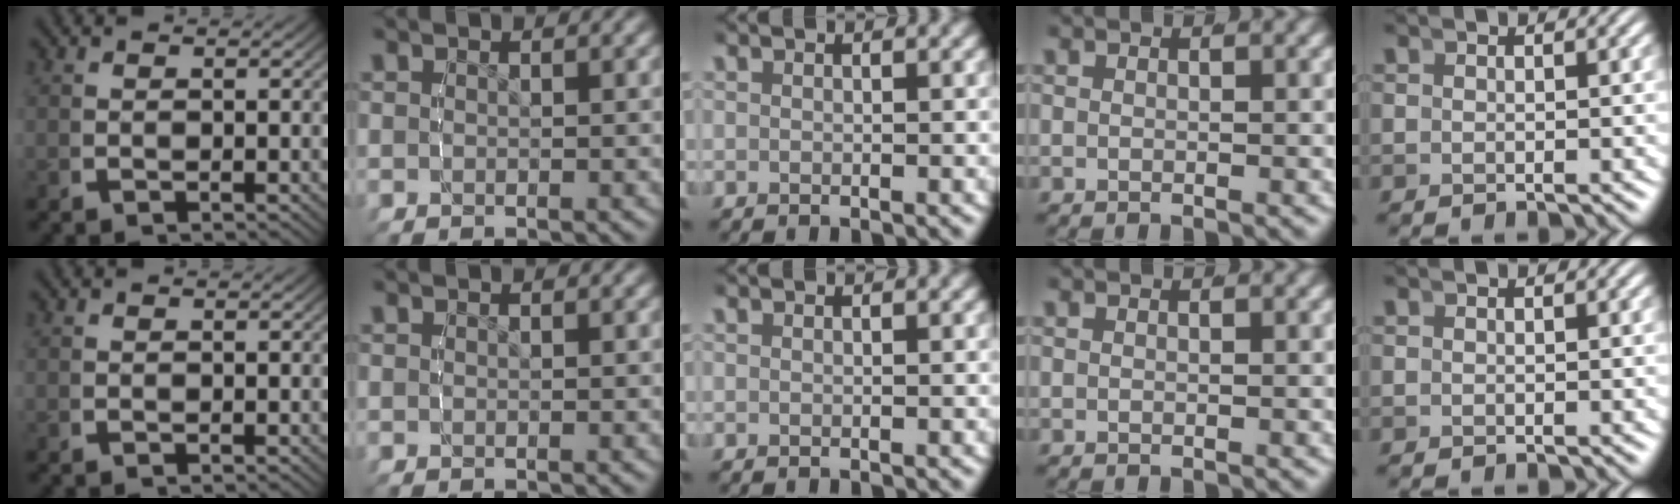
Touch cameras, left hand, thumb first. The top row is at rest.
{}